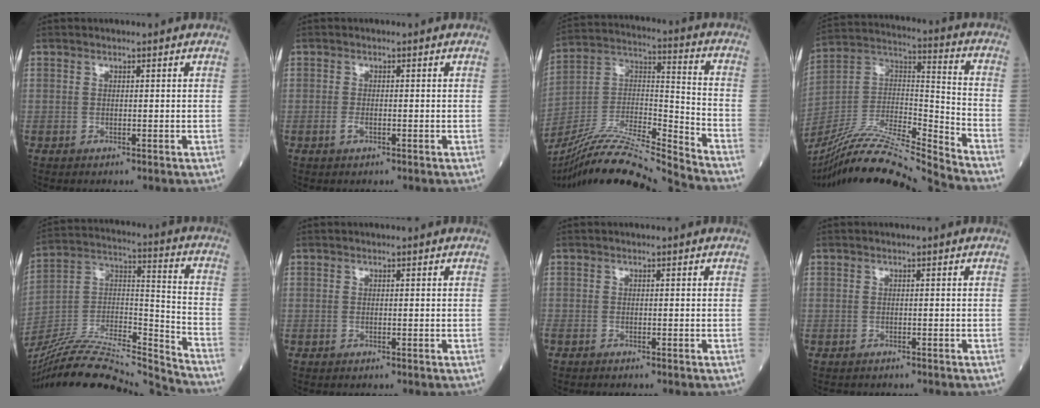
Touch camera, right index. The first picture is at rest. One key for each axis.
{"total": 1.2, "fx": -0.5, "fy": 0.4, "fz": 1.0, "tx": -0.022, "ty": -0.001, "tz": -0.008}
{"total": 20.8, "fx": -19.2, "fy": -1.1, "fz": 7.8, "tx": -0.170, "ty": 0.004, "tz": -0.341}
{"total": 21.3, "fx": -19.5, "fy": -1.0, "fz": 8.6, "tx": -0.189, "ty": 0.001, "tz": -0.351}
{"total": 25.3, "fx": -23.9, "fy": 1.4, "fz": 8.2, "tx": -0.160, "ty": 0.007, "tz": -0.397}
{"total": 0.0}
{"total": 1.4, "fx": -1.3, "fy": 0.0, "fz": 0.5, "tx": -0.014, "ty": -0.003, "tz": -0.021}
{"total": 1.6, "fx": -1.4, "fy": 0.6, "fz": 0.2, "tx": -0.010, "ty": -0.002, "tz": -0.021}